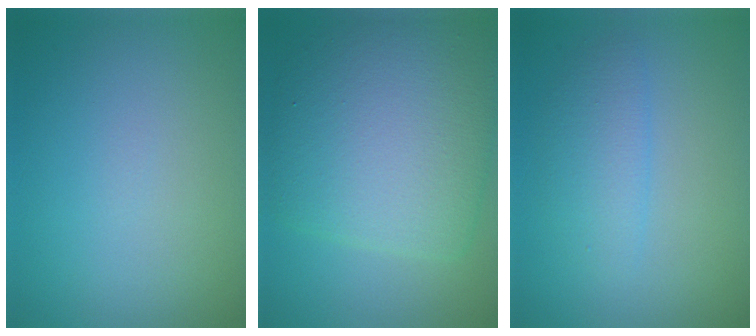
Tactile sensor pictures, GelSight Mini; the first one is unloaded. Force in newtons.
{"total": 10.2, "press": 10.2, "slide": 0.4}
{"total": 2.4, "press": 2.4, "slide": 0.1}